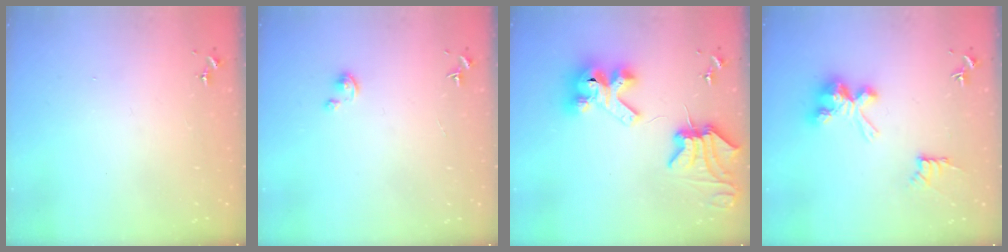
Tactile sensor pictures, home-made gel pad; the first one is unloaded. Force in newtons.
{"total": 2.7, "press": 2.7, "slide": 0.3}
{"total": 15.0, "press": 14.9, "slide": 1.6}
{"total": 10.2, "press": 10.2, "slide": 0.1}